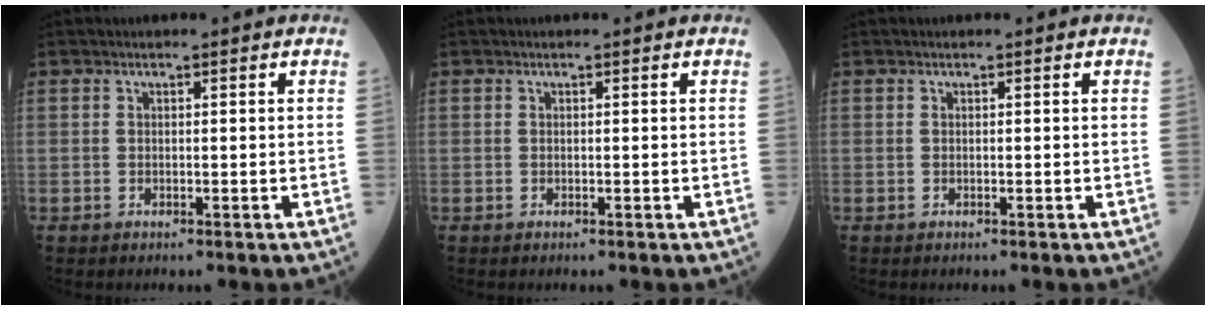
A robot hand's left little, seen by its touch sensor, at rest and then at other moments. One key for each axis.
{"total": 0.0}
{"total": 0.0}